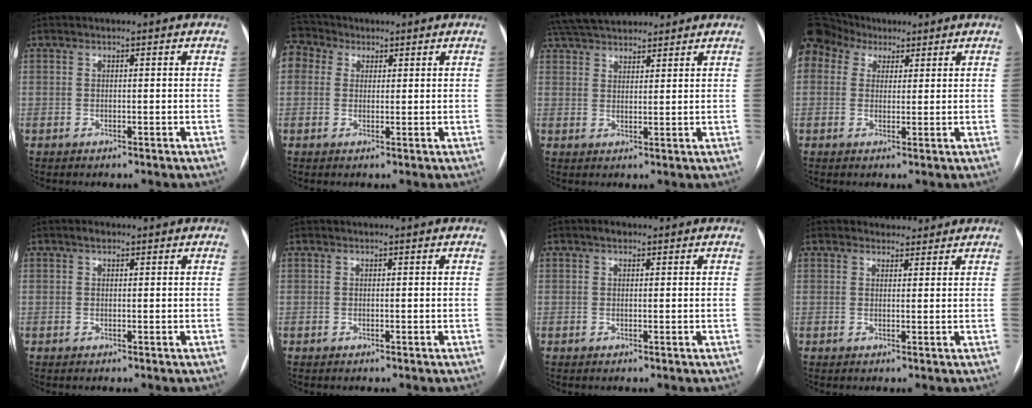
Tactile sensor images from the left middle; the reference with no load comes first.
{"total": 5.0, "force": [2.6, 4.1, 1.2], "torque": [-0.035, 0.031, 0.053]}
{"total": 11.6, "force": [10.2, 3.6, 4.2], "torque": [-0.077, 0.047, 0.172]}
{"total": 12.6, "force": [7.3, 9.3, 4.5], "torque": [-0.134, 0.069, 0.139]}
{"total": 1.0, "force": [0.6, 0.5, 0.5], "torque": [-0.009, 0.007, 0.009]}
{"total": 0.0}
{"total": 1.0, "force": [0.6, 0.6, 0.5], "torque": [-0.009, 0.008, 0.008]}
{"total": 2.8, "force": [2.5, 1.4, -0.2], "torque": [0.006, 0.009, 0.029]}